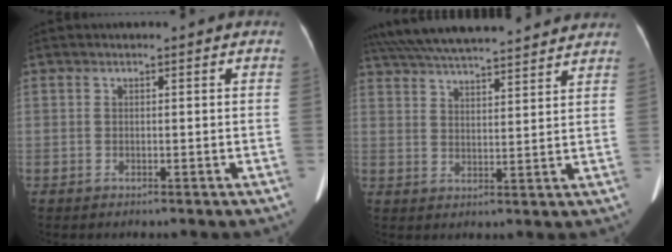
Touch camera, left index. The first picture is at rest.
{"total": 20.8, "force": [18.6, 3.1, 8.7], "torque": [-0.156, 0.052, 0.269]}